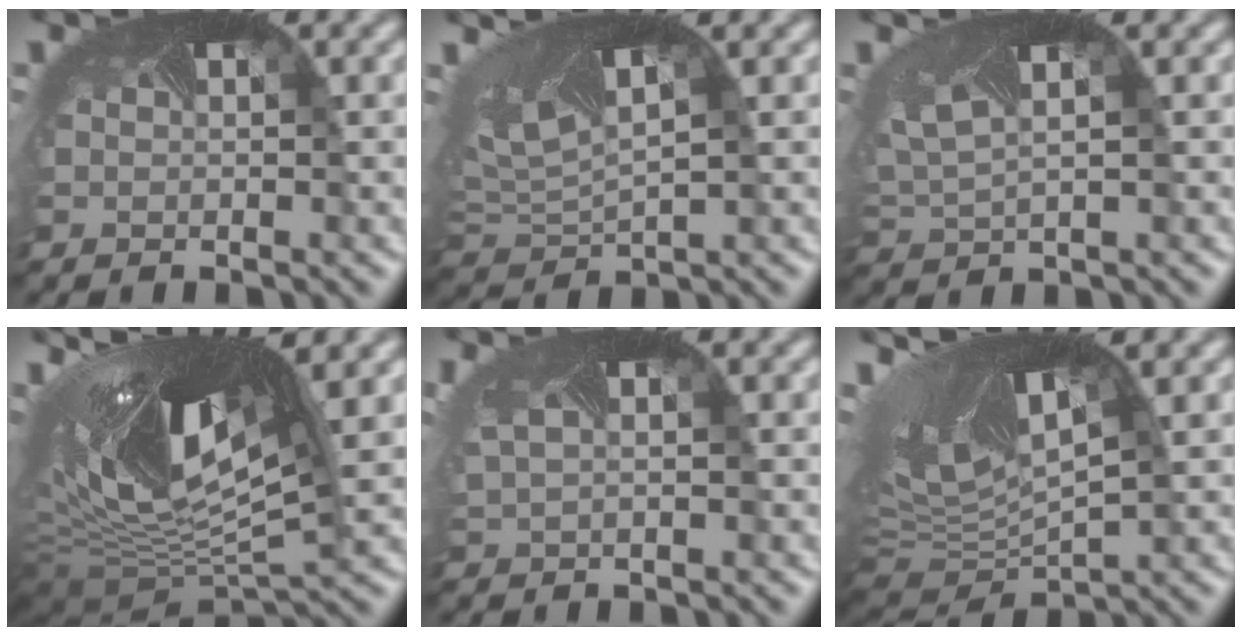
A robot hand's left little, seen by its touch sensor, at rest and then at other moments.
{"total": 5.6, "force": [1.8, 2.9, 4.4], "torque": [-0.105, 0.000, 0.048]}
{"total": 3.2, "force": [1.5, 1.6, 2.4], "torque": [-0.065, 0.005, 0.046]}
{"total": 13.0, "force": [3.3, 6.4, 10.8], "torque": [-0.231, -0.021, 0.072]}
{"total": 3.2, "force": [1.0, 1.9, 2.4], "torque": [-0.066, 0.006, 0.038]}
{"total": 11.4, "force": [2.9, 5.7, 9.4], "torque": [-0.208, 0.002, 0.076]}